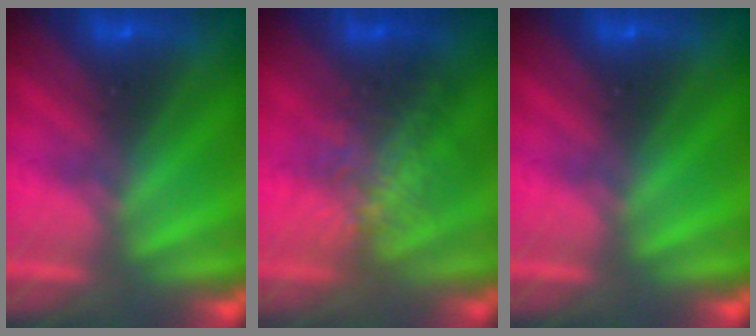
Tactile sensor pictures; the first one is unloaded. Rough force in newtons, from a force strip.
{"total": 2.7}
{"total": 0.0}